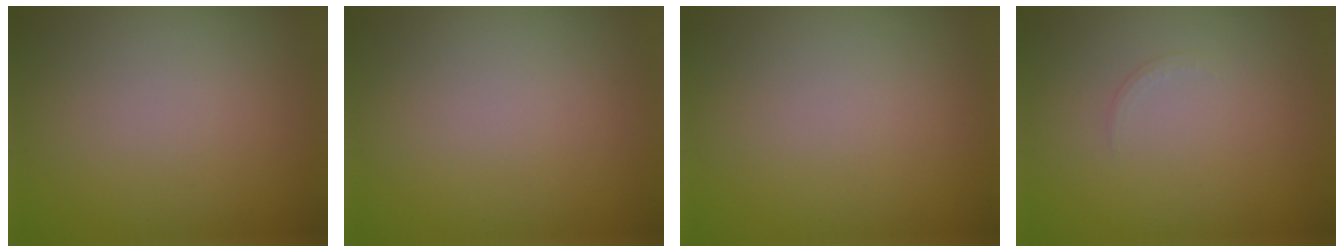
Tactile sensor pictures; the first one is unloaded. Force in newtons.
{"total": 0.0}
{"total": 0.0}
{"total": 0.7, "press": 0.7, "slide": 0.1}